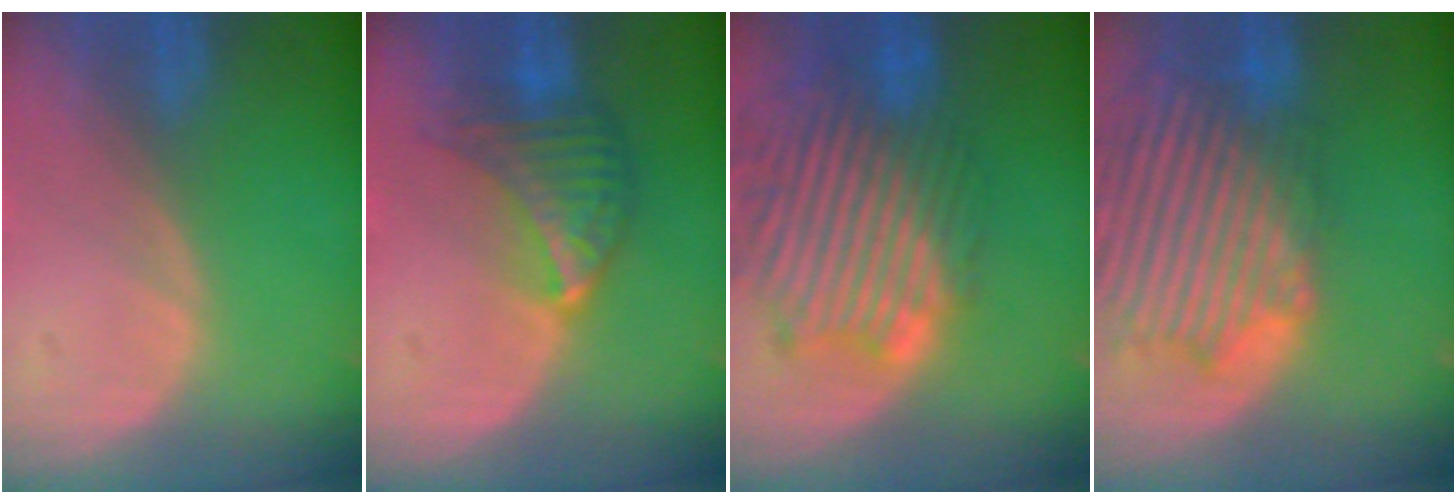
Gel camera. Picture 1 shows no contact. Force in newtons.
{"total": 7.1, "press": 6.4, "slide": 3.1}
{"total": 13.5, "press": 11.8, "slide": 6.5}
{"total": 14.5, "press": 12.3, "slide": 7.6}